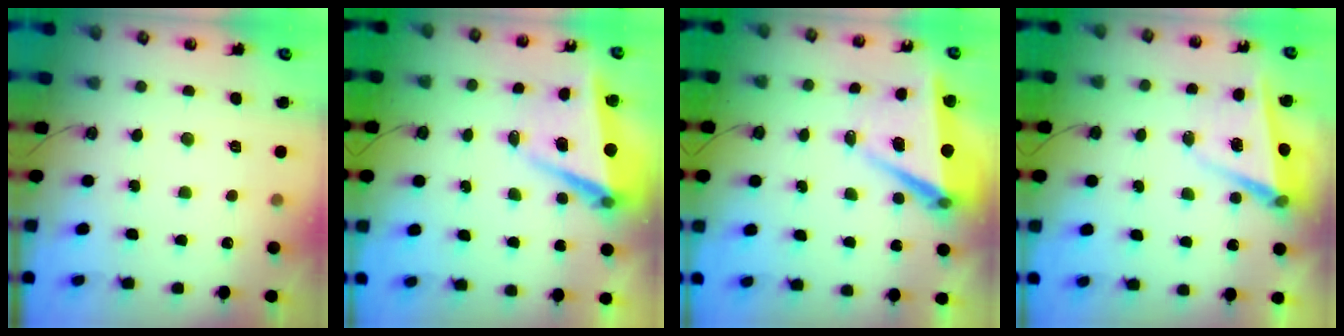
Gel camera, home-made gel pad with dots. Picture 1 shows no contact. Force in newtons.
{"total": 6.5, "press": 6.2, "slide": 1.9}
{"total": 8.5, "press": 7.4, "slide": 4.1}
{"total": 4.8, "press": 4.5, "slide": 1.7}